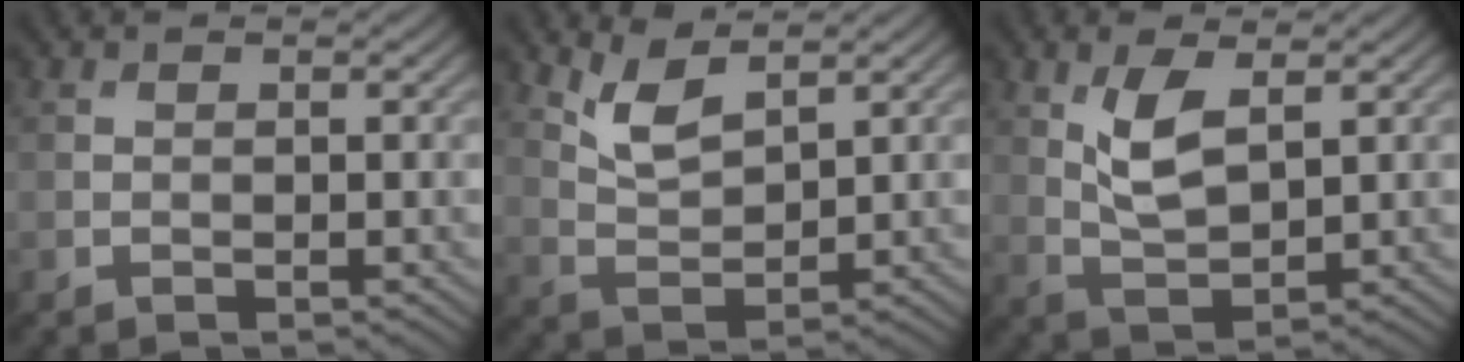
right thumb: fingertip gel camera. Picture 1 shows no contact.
{"total": 4.6, "force": [3.3, 1.4, 3.0], "torque": [-0.077, -0.005, 0.072]}
{"total": 5.5, "force": [2.1, 2.3, 4.6], "torque": [-0.103, -0.006, 0.045]}